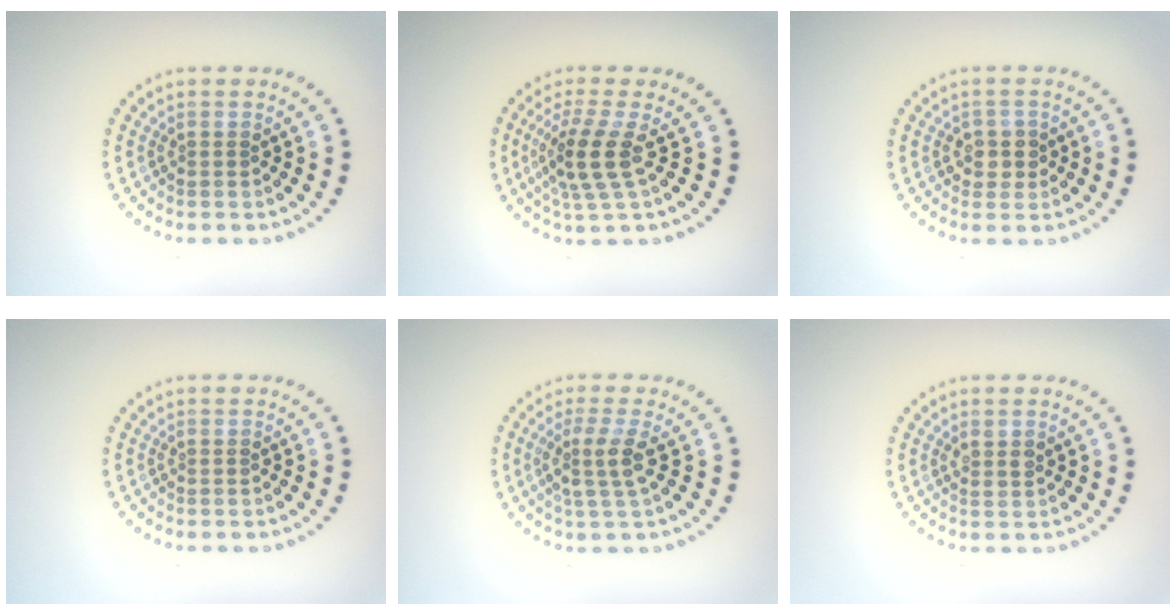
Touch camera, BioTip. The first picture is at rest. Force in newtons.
{"total": 3.8, "press": 3.0, "slide": 2.3}
{"total": 1.9, "press": 1.8, "slide": 0.8}
{"total": 0.0}
{"total": 2.8, "press": 2.2, "slide": 1.7}
{"total": 1.0, "press": 0.9, "slide": 0.5}